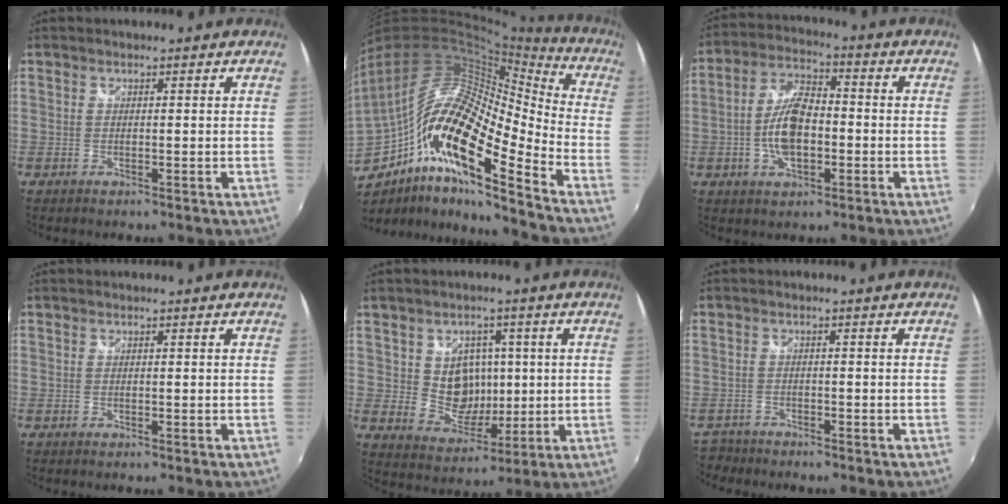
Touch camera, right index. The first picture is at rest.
{"total": 22.7, "force": [-6.8, 6.1, 20.8], "torque": [-0.351, -0.032, -0.140]}
{"total": 10.0, "force": [-2.1, 5.1, 8.4], "torque": [-0.169, 0.011, -0.037]}
{"total": 0.0}
{"total": 8.4, "force": [1.4, 7.6, 3.5], "torque": [-0.065, 0.007, 0.038]}
{"total": 4.6, "force": [-4.0, 2.3, 0.1], "torque": [-0.027, -0.007, -0.082]}